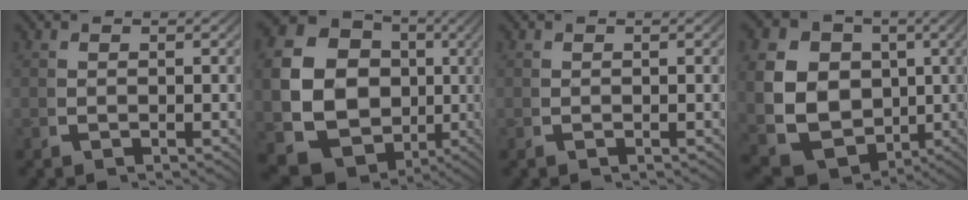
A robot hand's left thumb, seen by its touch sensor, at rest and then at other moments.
{"total": 18.6, "force": [-0.9, 15.7, 10.0], "torque": [-0.267, -0.076, -0.001]}
{"total": 0.0}
{"total": 15.0, "force": [-0.9, 12.4, 8.3], "torque": [-0.204, -0.056, -0.006]}